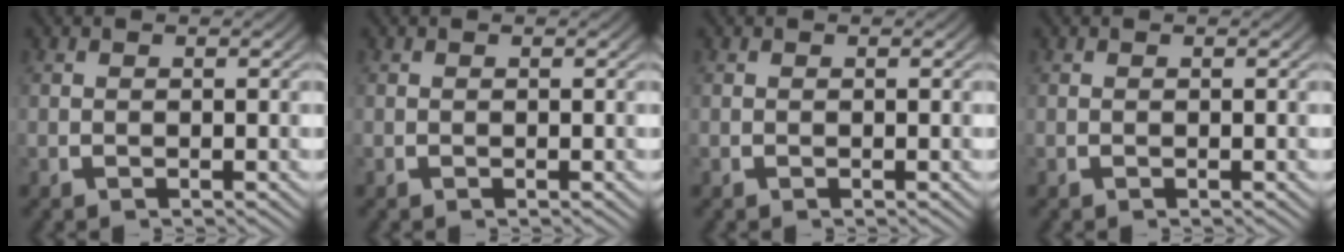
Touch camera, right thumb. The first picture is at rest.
{"total": 0.0}
{"total": 0.0}
{"total": 0.0}